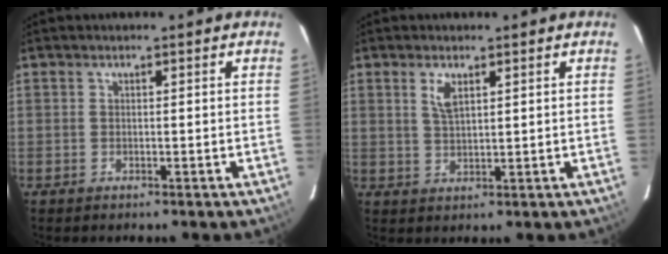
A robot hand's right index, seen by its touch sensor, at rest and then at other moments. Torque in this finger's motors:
{"motor_torque": [0.04, 0.02, 0.08, 0.06]}